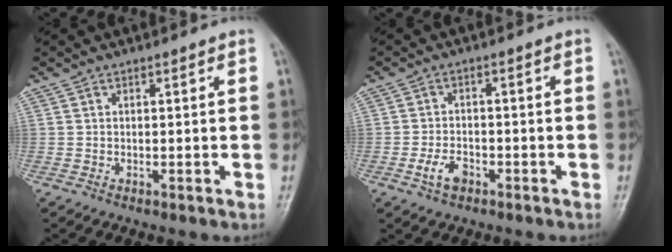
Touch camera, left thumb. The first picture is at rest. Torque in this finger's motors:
{"motor_torque": [-0.15, 0.37, 0.32, 0.09, 0.02]}